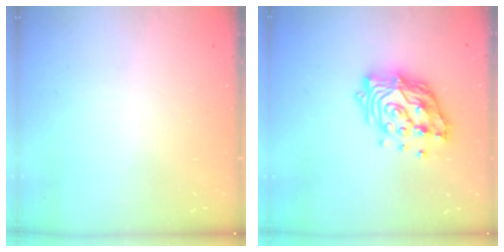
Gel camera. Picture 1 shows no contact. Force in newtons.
{"total": 17.0, "press": 16.9, "slide": 1.5}